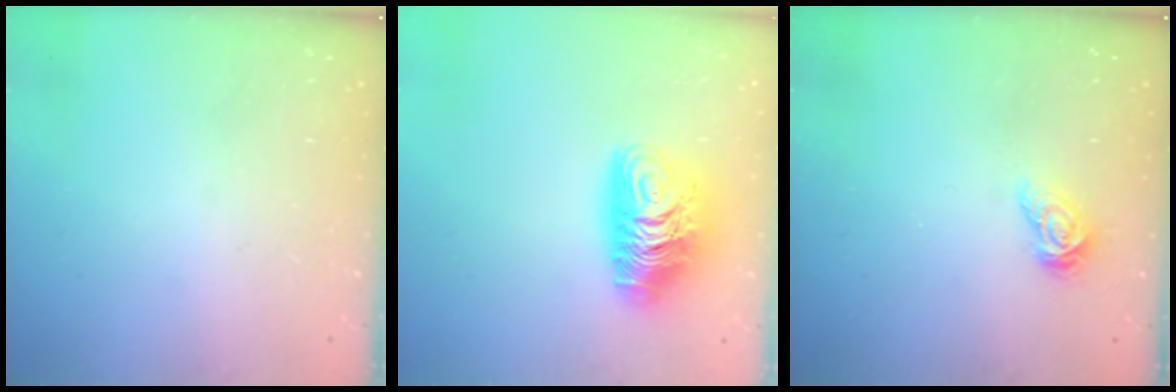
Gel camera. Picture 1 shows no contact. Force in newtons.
{"total": 11.8, "press": 11.7, "slide": 1.1}
{"total": 6.0, "press": 6.0, "slide": 0.4}